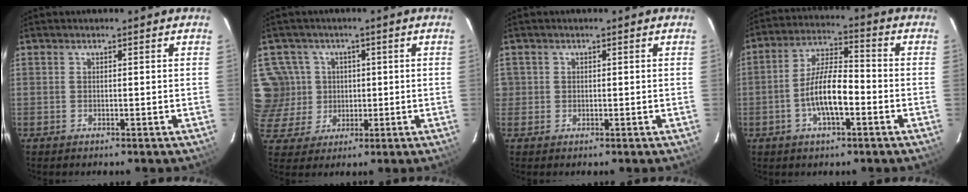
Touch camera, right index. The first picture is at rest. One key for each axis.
{"total": 7.2, "fx": 1.3, "fy": 6.9, "fz": 1.4, "tx": -0.042, "ty": 0.014, "tz": 0.031}
{"total": 1.2, "fx": -0.1, "fy": 1.2, "fz": -0.1, "tx": 0.007, "ty": 0.006, "tz": 0.000}
{"total": 9.3, "fx": -3.0, "fy": 2.9, "fz": 8.3, "tx": -0.165, "ty": 0.007, "tz": -0.056}